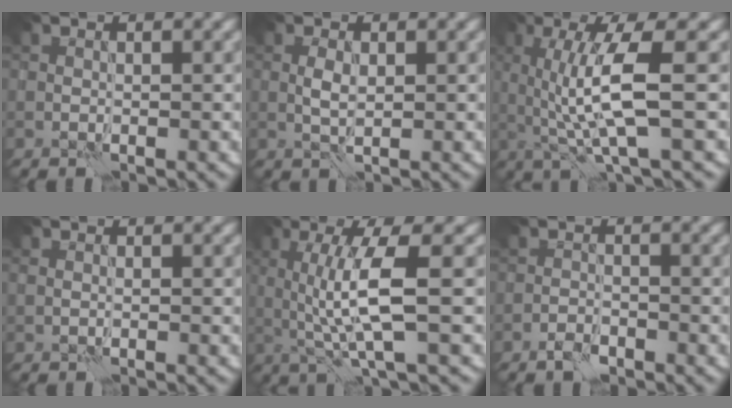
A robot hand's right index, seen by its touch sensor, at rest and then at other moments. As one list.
[{"total": 1.6, "force": [0.2, 0.6, 1.4], "torque": [-0.030, 0.003, 0.003]}, {"total": 6.5, "force": [0.3, 1.1, 6.4], "torque": [-0.124, -0.006, 0.011]}, {"total": 0.7, "force": [-0.1, 0.6, 0.4], "torque": [-0.007, 0.001, 0.000]}, {"total": 5.8, "force": [0.3, 0.9, 5.7], "torque": [-0.116, -0.004, 0.010]}, {"total": 1.5, "force": [-1.2, 0.6, 0.7], "torque": [-0.011, 0.004, -0.026]}]